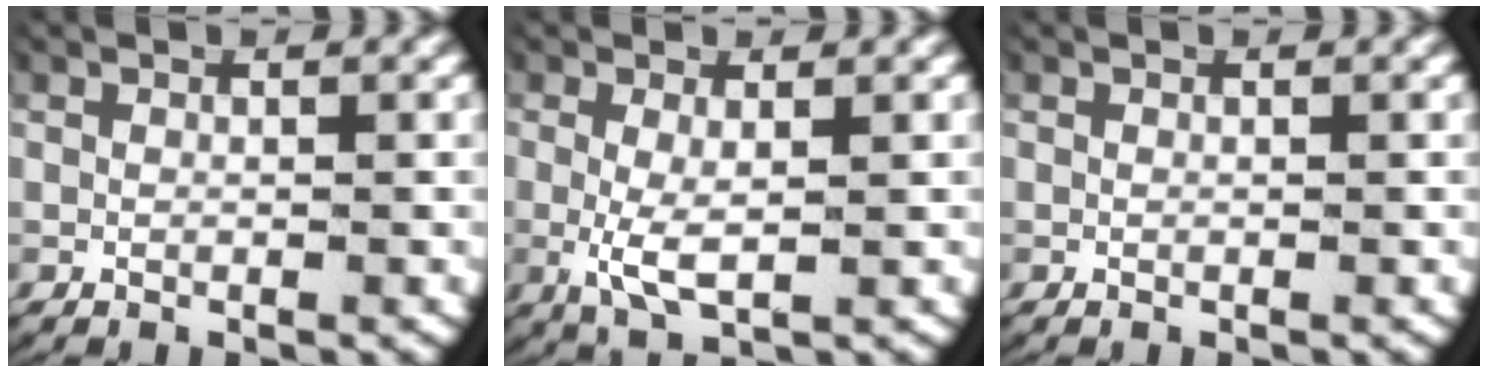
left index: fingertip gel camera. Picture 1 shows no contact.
{"total": 3.4, "force": [-0.4, 1.5, 3.0], "torque": [-0.075, -0.020, 0.004]}
{"total": 0.0}